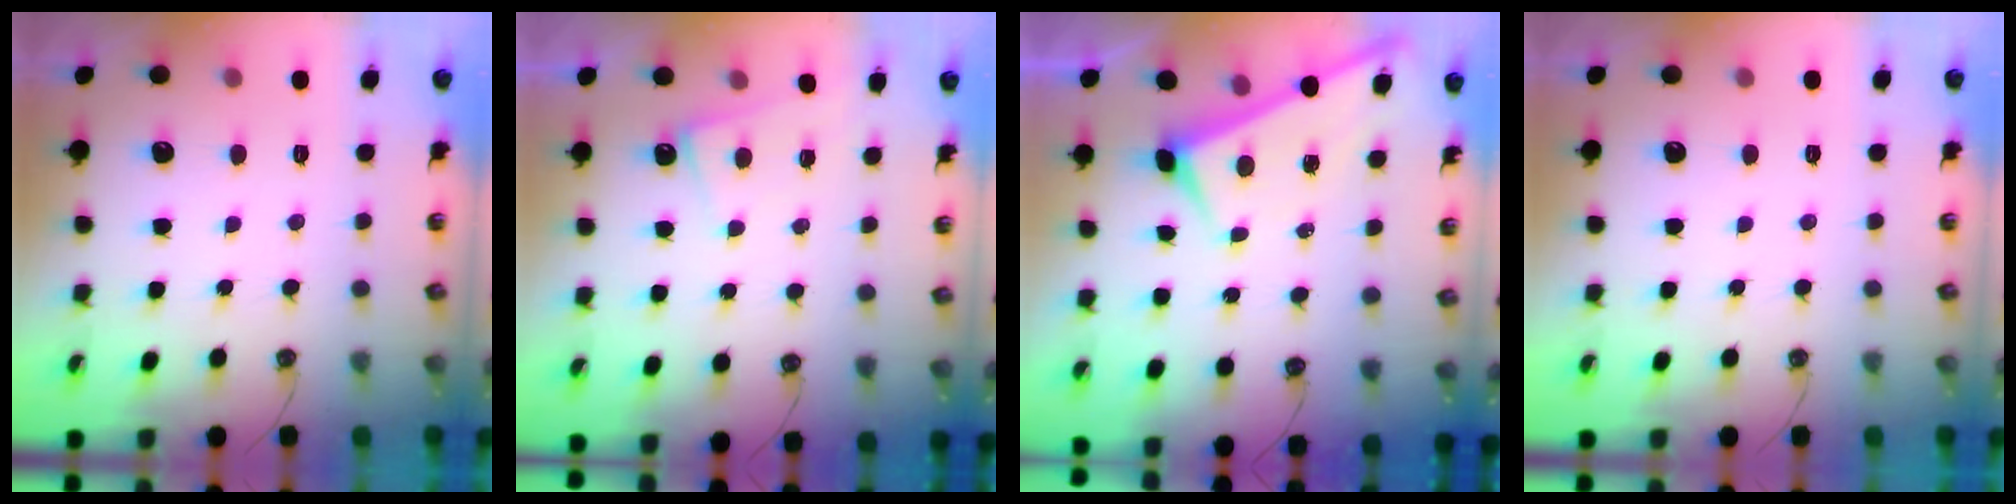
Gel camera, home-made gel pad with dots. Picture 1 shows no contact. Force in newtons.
{"total": 1.5, "press": 1.5, "slide": 0.3}
{"total": 1.7, "press": 1.7, "slide": 0.1}
{"total": 0.0}